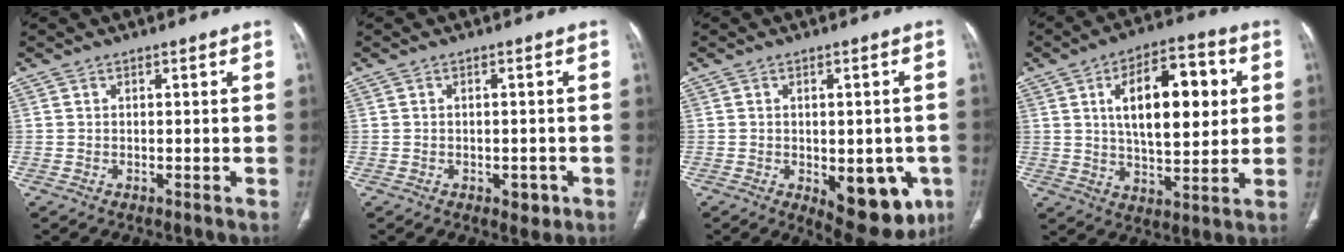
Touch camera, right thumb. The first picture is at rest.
{"total": 2.8, "force": [-1.2, 1.7, 1.9], "torque": [-0.016, 0.006, -0.008]}
{"total": 13.9, "force": [-4.5, 7.0, 11.1], "torque": [-0.111, -0.002, -0.040]}
{"total": 16.9, "force": [3.8, 7.9, 14.5], "torque": [-0.193, 0.001, 0.059]}